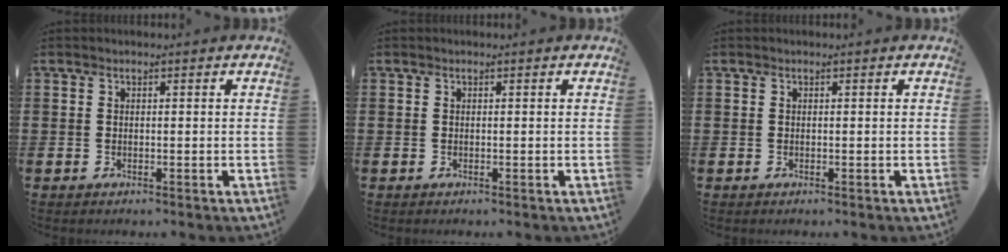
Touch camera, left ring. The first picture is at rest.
{"total": 0.0}
{"total": 0.0}